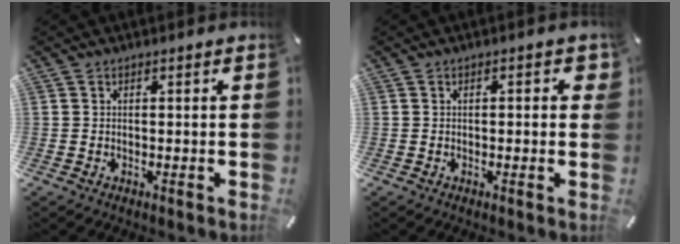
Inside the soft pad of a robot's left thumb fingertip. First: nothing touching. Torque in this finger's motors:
{"motor_torque": [0.22, -0.10, 0.12, 0.04, 0.01]}